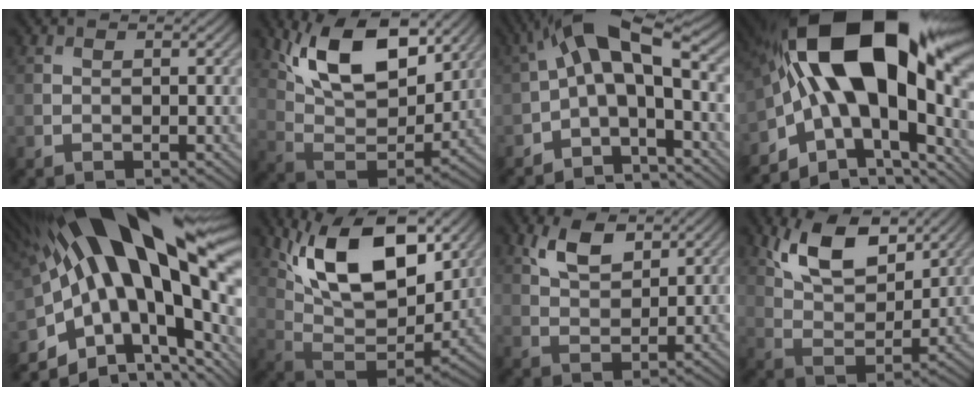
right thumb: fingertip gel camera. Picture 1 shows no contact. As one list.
[{"total": 14.1, "force": [7.9, 6.5, 9.7], "torque": [-0.180, -0.005, 0.134]}, {"total": 10.0, "force": [-0.6, 4.3, 9.1], "torque": [-0.161, 0.025, -0.030]}, {"total": 20.3, "force": [1.2, 11.3, 16.9], "torque": [-0.317, 0.005, 0.018]}, {"total": 20.7, "force": [1.7, 10.0, 18.0], "torque": [-0.302, -0.025, 0.041]}, {"total": 16.8, "force": [8.0, 8.1, 12.3], "torque": [-0.220, 0.009, 0.131]}, {"total": 5.4, "force": [3.3, 2.5, 3.4], "torque": [-0.075, 0.000, 0.065]}, {"total": 10.3, "force": [6.1, 4.7, 6.8], "torque": [-0.141, -0.002, 0.113]}]